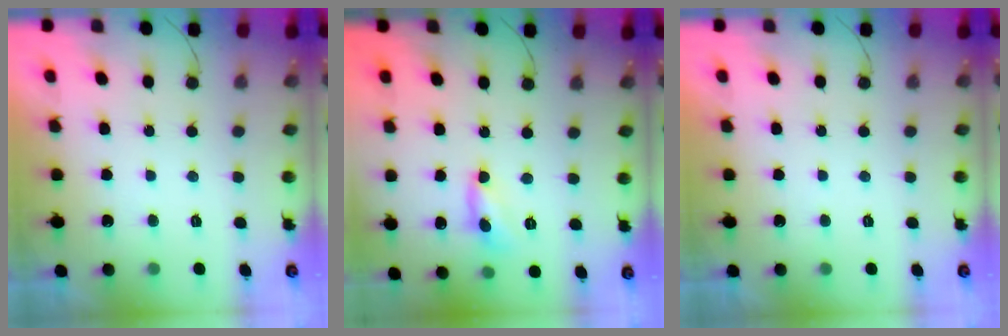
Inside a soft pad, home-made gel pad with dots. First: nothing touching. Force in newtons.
{"total": 3.6, "press": 3.6, "slide": 0.2}
{"total": 0.0}